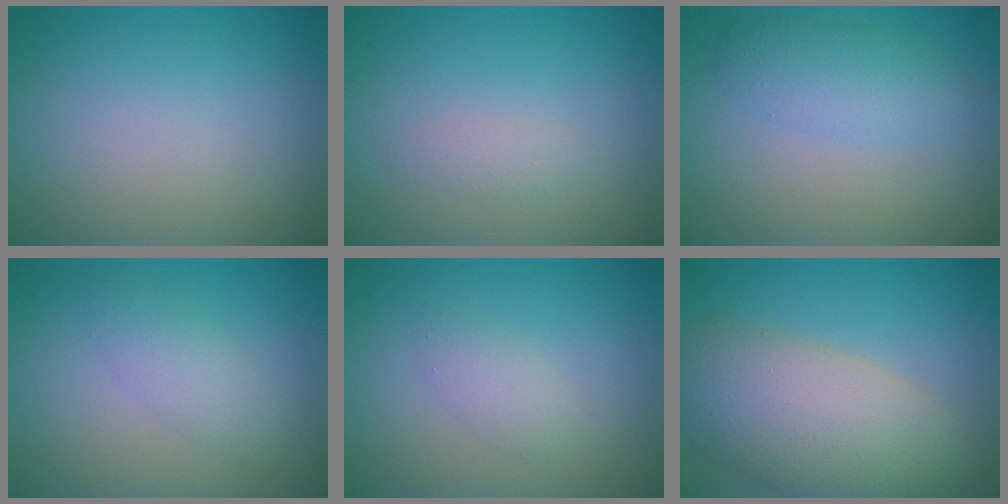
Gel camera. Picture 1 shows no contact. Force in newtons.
{"total": 1.0, "press": 1.0, "slide": 0.0}
{"total": 3.0, "press": 3.0, "slide": 0.1}
{"total": 2.2, "press": 2.2, "slide": 0.1}
{"total": 1.6, "press": 1.6, "slide": 0.1}
{"total": 9.2, "press": 9.2, "slide": 0.6}